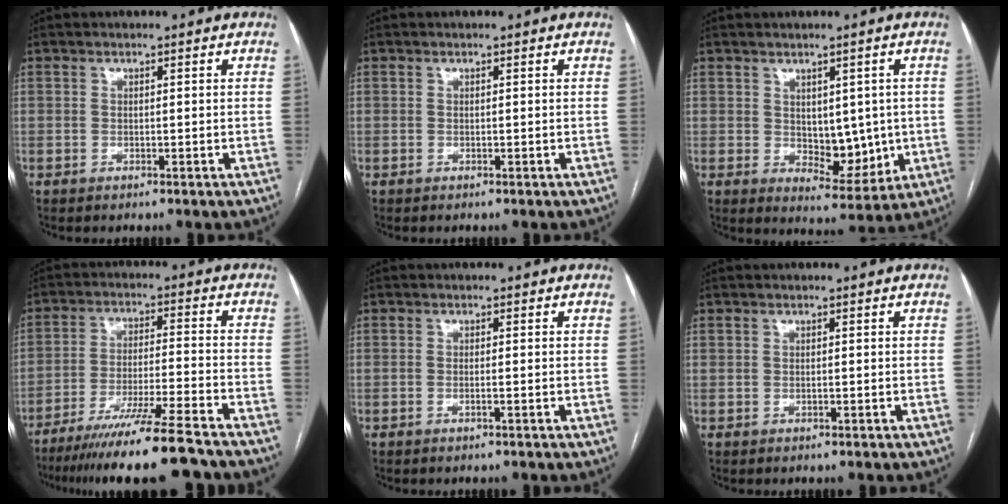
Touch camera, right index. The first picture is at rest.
{"total": 0.0}
{"total": 7.4, "force": [0.1, 4.1, 6.2], "torque": [-0.075, -0.004, 0.020]}
{"total": 16.2, "force": [-13.2, -0.6, 9.3], "torque": [-0.152, -0.036, -0.214]}
{"total": 0.6, "force": [-0.2, 0.0, 0.6], "torque": [-0.012, 0.000, -0.003]}
{"total": 0.0}